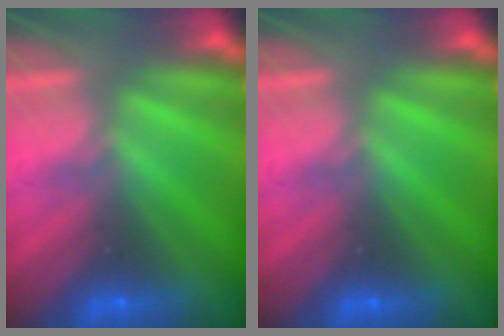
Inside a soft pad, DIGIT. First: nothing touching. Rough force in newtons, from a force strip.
{"total": 0.0}